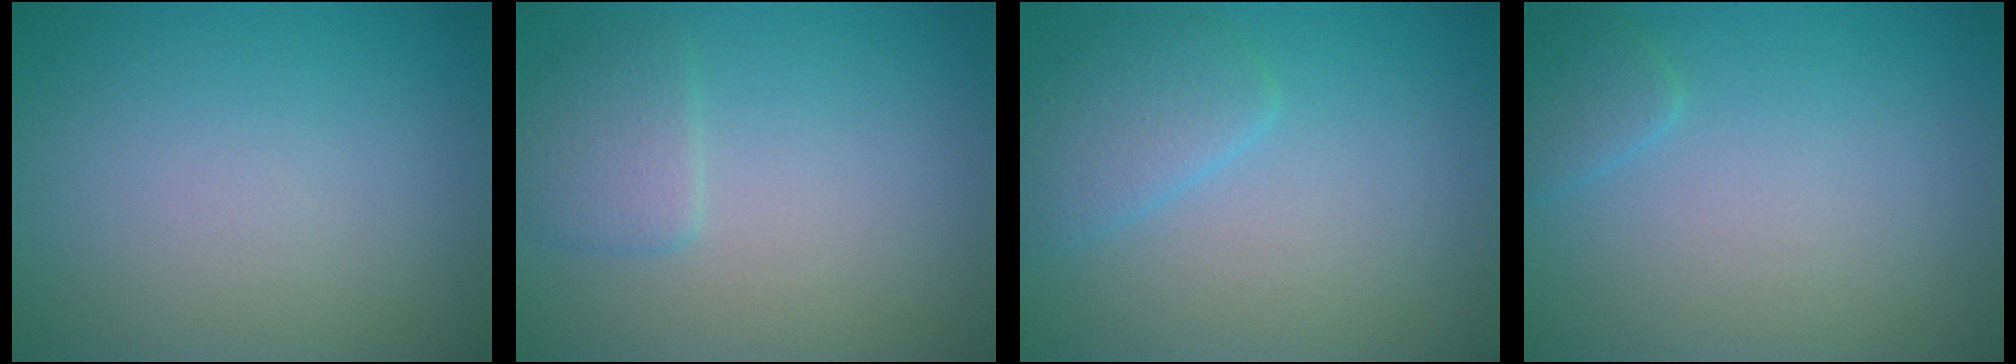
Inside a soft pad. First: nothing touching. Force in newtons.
{"total": 2.0, "press": 2.0, "slide": 0.1}
{"total": 2.8, "press": 2.8, "slide": 0.2}
{"total": 1.3, "press": 1.2, "slide": 0.1}